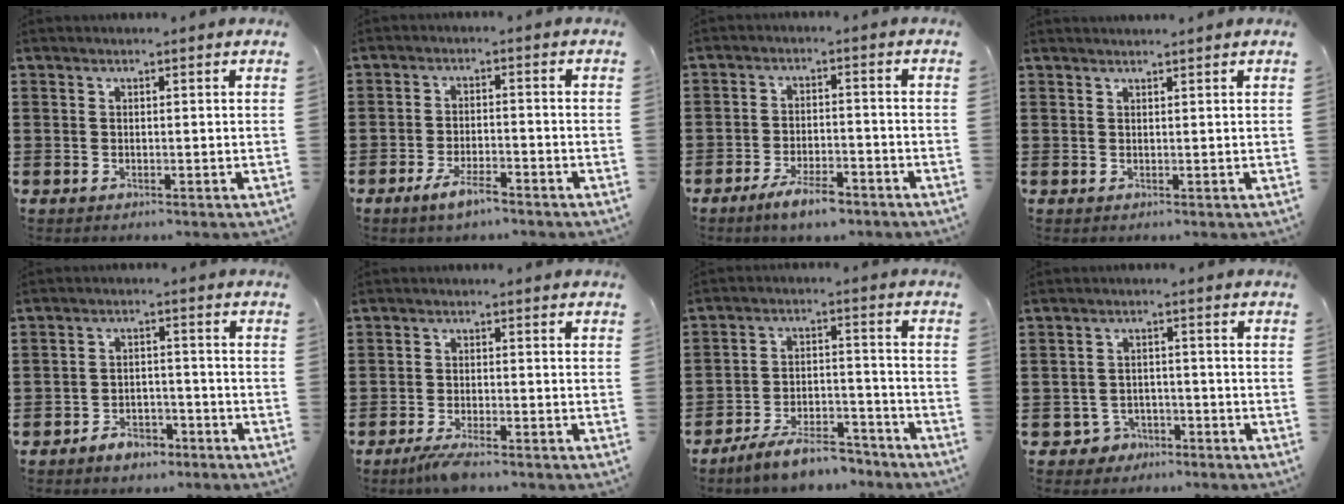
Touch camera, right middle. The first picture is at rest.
{"total": 4.3, "force": [-2.9, 1.3, 2.9], "torque": [-0.060, 0.004, -0.058]}
{"total": 5.1, "force": [-4.1, 1.4, 2.7], "torque": [-0.054, 0.002, -0.080]}
{"total": 1.0, "force": [1.0, -0.1, 0.0], "torque": [-0.002, -0.001, 0.019]}
{"total": 3.7, "force": [-3.2, 1.5, 1.0], "torque": [-0.017, 0.011, -0.063]}
{"total": 2.9, "force": [-2.4, 0.1, 1.6], "torque": [-0.041, -0.007, -0.049]}
{"total": 7.7, "force": [-6.9, 1.7, 3.0], "torque": [-0.049, 0.016, -0.128]}
{"total": 3.1, "force": [-2.5, 1.7, 0.4], "torque": [-0.024, 0.002, -0.057]}